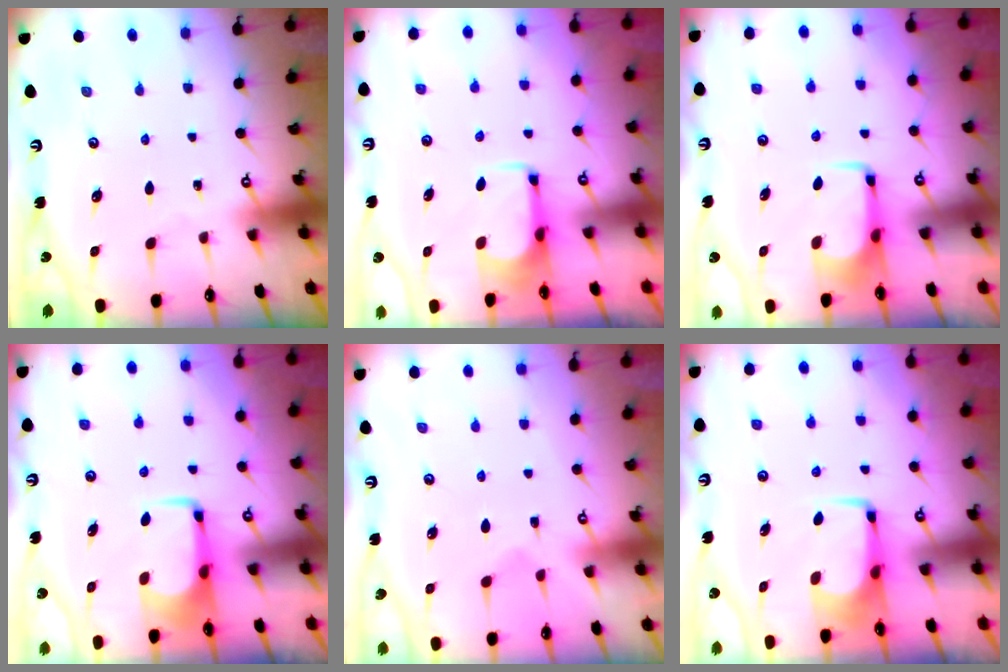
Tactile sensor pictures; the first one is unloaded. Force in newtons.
{"total": 3.6, "press": 3.5, "slide": 0.7}
{"total": 1.7, "press": 1.6, "slide": 0.5}
{"total": 1.6, "press": 1.5, "slide": 0.5}
{"total": 2.1, "press": 1.9, "slide": 1.0}
{"total": 0.0}